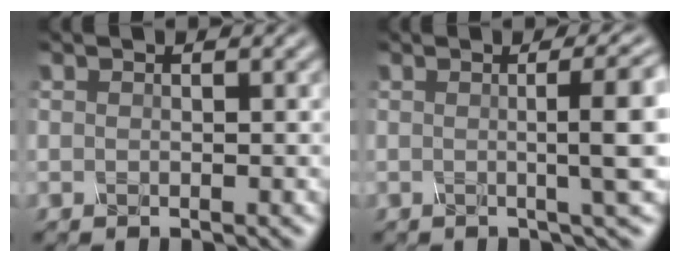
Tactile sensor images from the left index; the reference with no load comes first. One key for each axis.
{"total": 6.7, "fx": 0.4, "fy": 1.6, "fz": 6.5, "tx": -0.071, "ty": 0.011, "tz": 0.006}